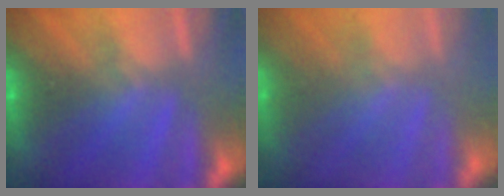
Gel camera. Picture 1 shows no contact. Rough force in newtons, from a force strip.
{"total": 2.3}